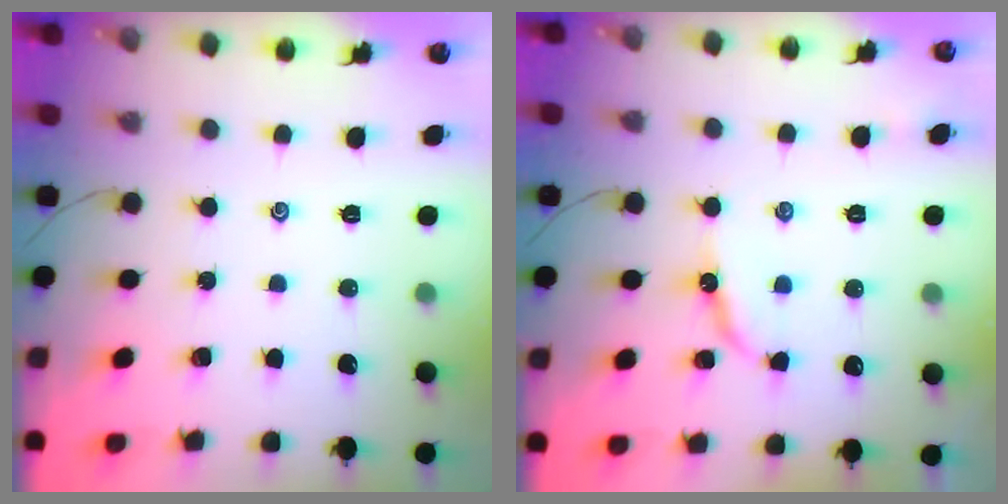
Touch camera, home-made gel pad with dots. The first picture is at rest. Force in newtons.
{"total": 7.9, "press": 7.8, "slide": 0.7}